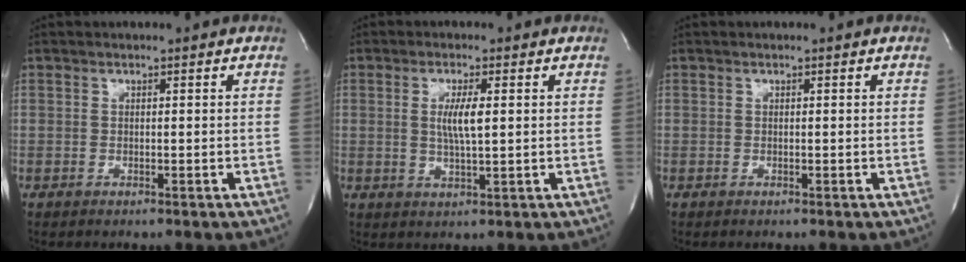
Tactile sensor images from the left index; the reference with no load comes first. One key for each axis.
{"total": 4.2, "fx": 0.2, "fy": 0.3, "fz": 4.2, "tx": -0.080, "ty": -0.010, "tz": 0.005}
{"total": 0.0}